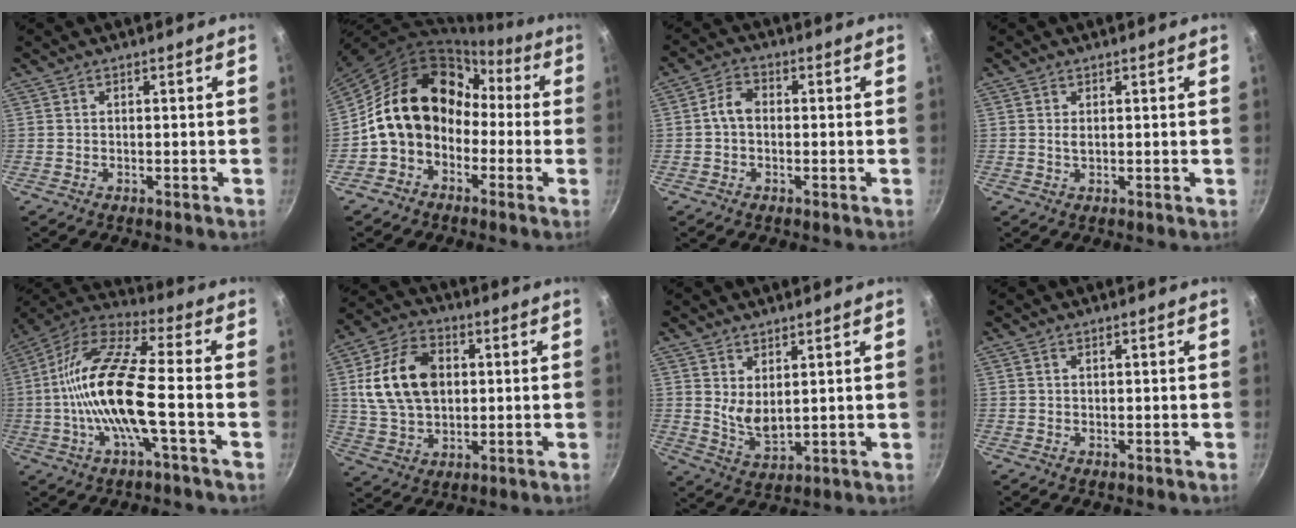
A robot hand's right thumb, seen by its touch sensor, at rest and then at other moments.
{"total": 16.0, "force": [-1.3, 13.0, 9.3], "torque": [-0.121, 0.065, -0.033]}
{"total": 4.0, "force": [-0.3, 2.9, 2.7], "torque": [-0.045, 0.017, -0.015]}
{"total": 1.1, "force": [0.4, 0.4, 0.9], "torque": [-0.016, -0.003, 0.004]}
{"total": 17.9, "force": [-2.6, 5.0, 17.0], "torque": [-0.328, 0.037, -0.067]}
{"total": 15.8, "force": [2.6, 11.1, 11.0], "torque": [-0.185, 0.006, 0.044]}
{"total": 5.7, "force": [2.7, 2.6, 4.3], "torque": [-0.067, -0.034, 0.057]}
{"total": 0.7, "force": [0.5, 0.4, 0.4], "torque": [-0.005, 0.003, 0.008]}